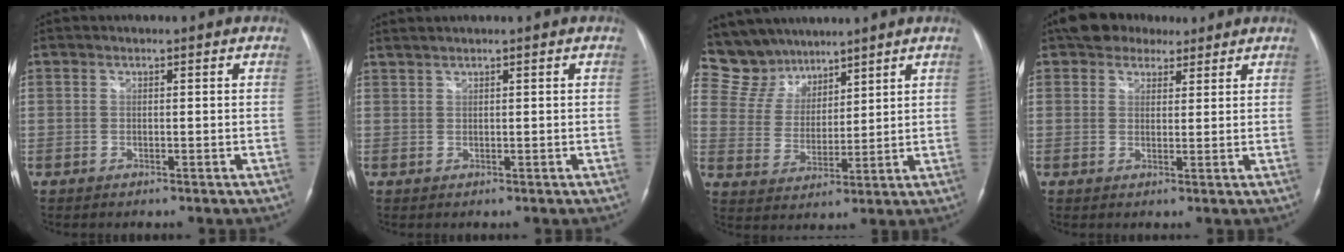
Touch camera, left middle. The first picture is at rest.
{"total": 1.5, "force": [1.3, -0.1, 0.7], "torque": [-0.017, 0.011, 0.030]}
{"total": 8.5, "force": [7.6, 3.8, 0.0], "torque": [-0.012, 0.019, 0.161]}
{"total": 6.1, "force": [4.6, 3.5, 2.0], "torque": [-0.030, 0.023, 0.079]}